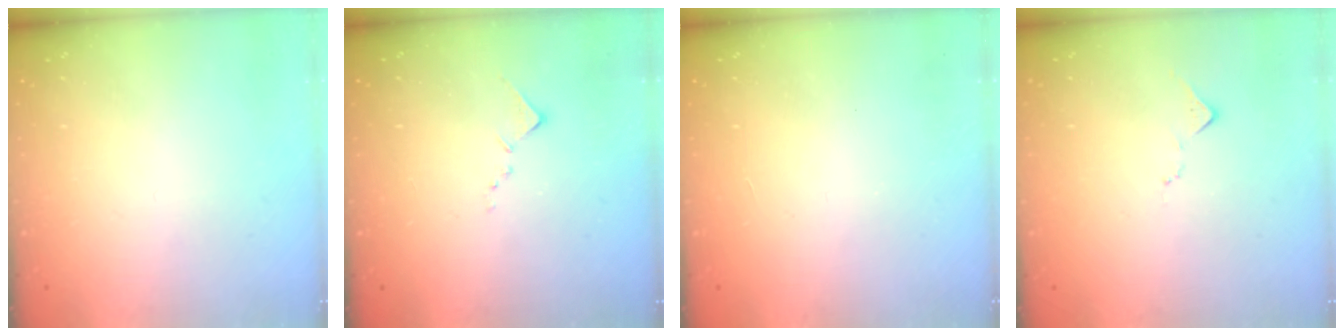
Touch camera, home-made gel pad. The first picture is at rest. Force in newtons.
{"total": 7.9, "press": 7.9, "slide": 0.2}
{"total": 1.2, "press": 1.1, "slide": 0.2}
{"total": 7.2, "press": 7.2, "slide": 0.3}